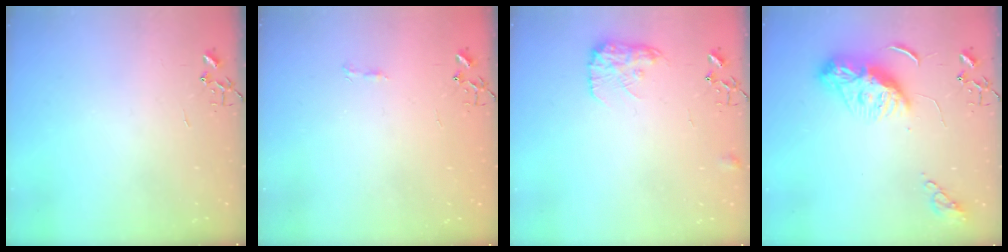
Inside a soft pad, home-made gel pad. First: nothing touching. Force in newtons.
{"total": 5.0, "press": 4.9, "slide": 0.6}
{"total": 10.9, "press": 10.9, "slide": 0.5}
{"total": 10.9, "press": 10.8, "slide": 1.0}